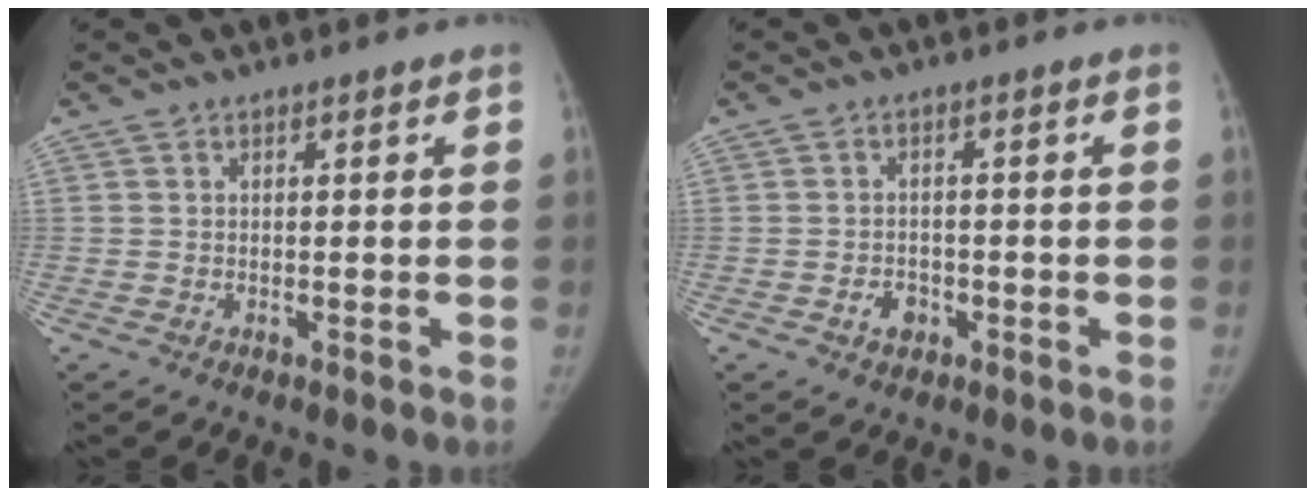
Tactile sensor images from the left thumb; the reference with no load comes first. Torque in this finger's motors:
{"motor_torque": [-0.01, 0.01, 0.09, 0.15, 0.00]}